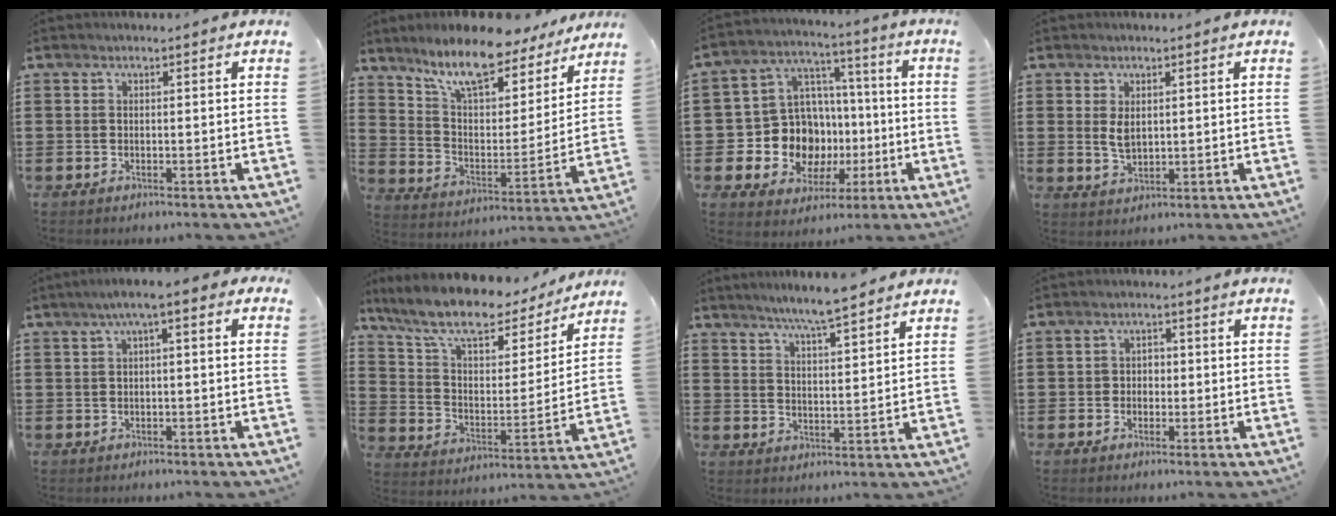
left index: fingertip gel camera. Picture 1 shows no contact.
{"total": 10.7, "force": [9.2, 2.1, 5.1], "torque": [-0.121, -0.059, 0.157]}
{"total": 11.3, "force": [-2.4, 10.3, 3.8], "torque": [-0.114, 0.008, -0.034]}
{"total": 3.2, "force": [0.8, 1.9, 2.4], "torque": [-0.051, 0.006, 0.014]}
{"total": 2.9, "force": [-0.1, 0.5, 2.9], "torque": [-0.053, 0.007, -0.007]}
{"total": 10.5, "force": [9.0, 2.4, 4.8], "torque": [-0.132, -0.051, 0.156]}
{"total": 5.5, "force": [5.0, -0.4, 2.3], "torque": [-0.059, -0.019, 0.087]}
{"total": 2.1, "force": [-0.6, 1.9, 0.7], "torque": [-0.020, 0.008, -0.016]}